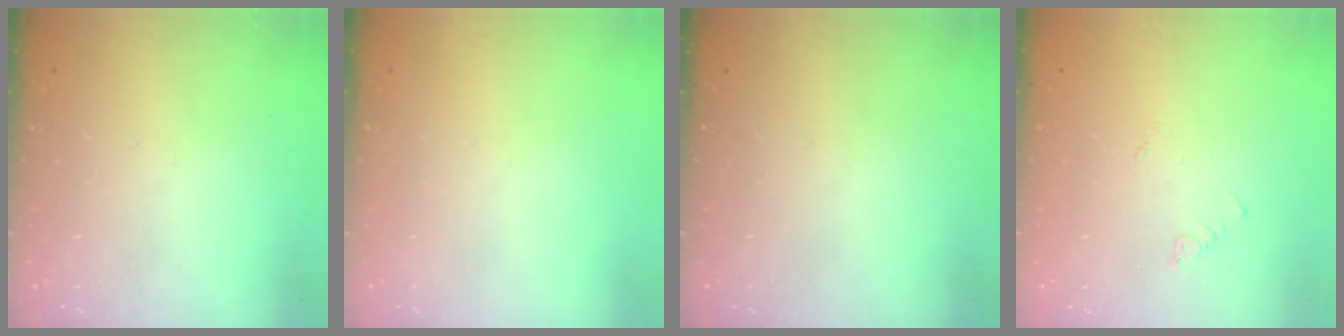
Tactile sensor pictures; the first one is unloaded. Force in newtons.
{"total": 0.0}
{"total": 0.0}
{"total": 1.9, "press": 1.9, "slide": 0.4}